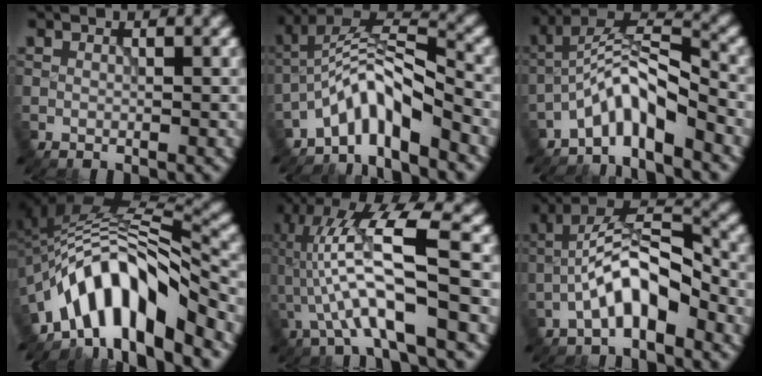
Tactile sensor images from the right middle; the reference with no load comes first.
{"total": 5.9, "force": [-4.1, 1.6, 3.9], "torque": [-0.062, 0.013, -0.084]}
{"total": 5.3, "force": [-3.8, 1.3, 3.4], "torque": [-0.060, 0.016, -0.080]}
{"total": 11.1, "force": [-6.4, 3.8, 8.2], "torque": [-0.119, 0.013, -0.115]}
{"total": 8.8, "force": [-1.4, 1.8, 8.5], "torque": [-0.171, 0.022, -0.028]}
{"total": 6.5, "force": [-2.9, 2.5, 5.3], "torque": [-0.094, 0.024, -0.055]}